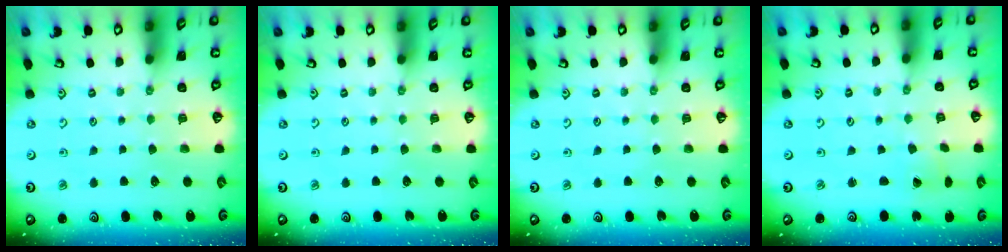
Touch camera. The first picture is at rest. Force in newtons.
{"total": 0.0}
{"total": 0.0}
{"total": 0.7, "press": 0.7, "slide": 0.1}